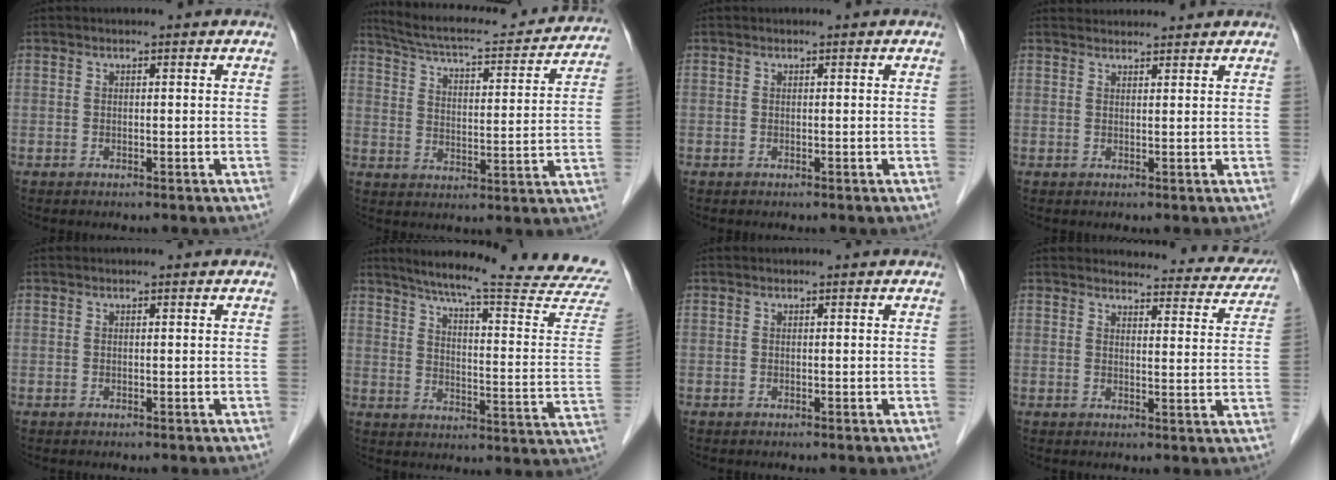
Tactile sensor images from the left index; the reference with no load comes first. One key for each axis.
{"total": 21.7, "fx": 19.9, "fy": 3.5, "fz": 7.9, "tx": -0.126, "ty": -0.008, "tz": 0.260}
{"total": 0.0}
{"total": 4.3, "fx": 4.3, "fy": 0.6, "fz": 0.4, "tx": -0.009, "ty": 0.032, "tz": 0.059}
{"total": 0.0}
{"total": 25.8, "fx": 23.1, "fy": -0.9, "fz": 11.5, "tx": -0.166, "ty": -0.096, "tz": 0.286}
{"total": 0.0}
{"total": 14.5, "fx": 14.0, "fy": 3.4, "fz": 1.5, "tx": 0.024, "ty": -0.036, "tz": 0.129}